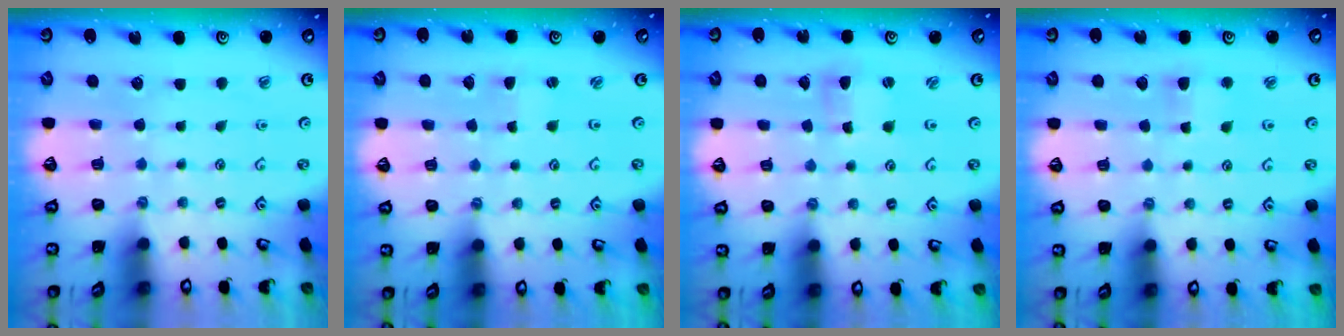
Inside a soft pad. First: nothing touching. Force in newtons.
{"total": 0.8, "press": 0.8, "slide": 0.1}
{"total": 2.1, "press": 2.1, "slide": 0.2}
{"total": 2.8, "press": 2.8, "slide": 0.5}